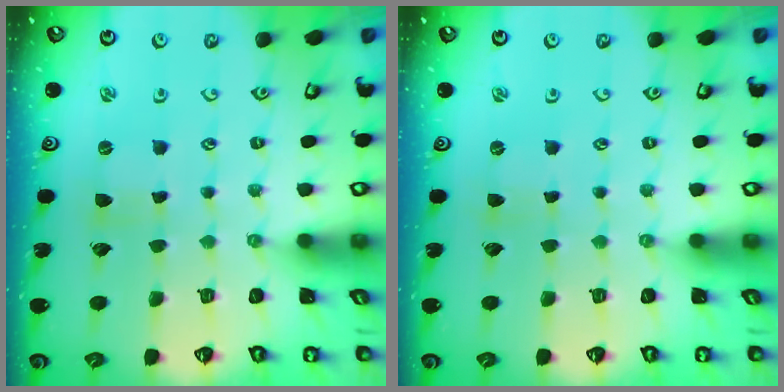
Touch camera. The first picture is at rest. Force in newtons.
{"total": 0.0}